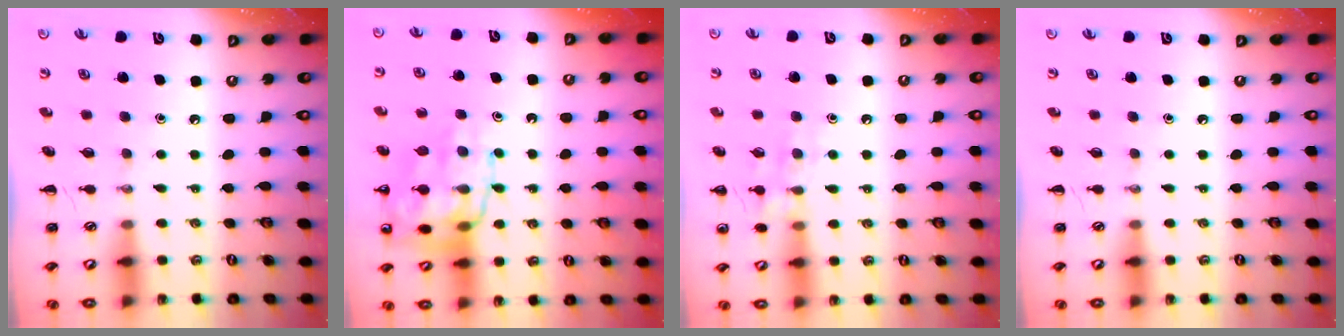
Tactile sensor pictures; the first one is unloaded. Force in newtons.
{"total": 16.8, "press": 16.7, "slide": 1.9}
{"total": 8.0, "press": 8.0, "slide": 0.8}
{"total": 0.0}